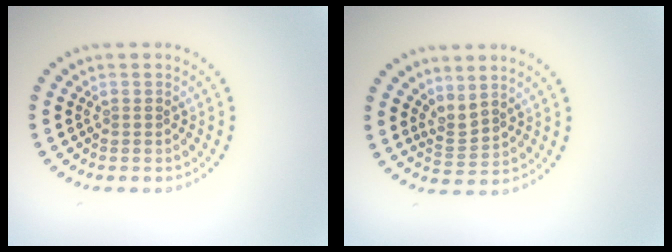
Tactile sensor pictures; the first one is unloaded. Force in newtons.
{"total": 2.0, "press": 1.3, "slide": 1.5}